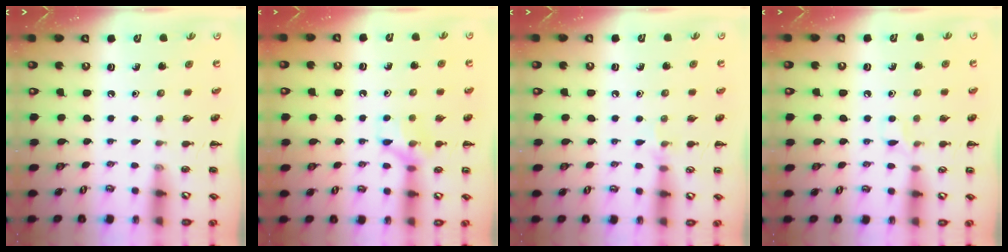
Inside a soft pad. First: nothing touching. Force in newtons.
{"total": 9.6, "press": 9.5, "slide": 1.0}
{"total": 4.8, "press": 4.5, "slide": 1.4}
{"total": 3.6, "press": 3.4, "slide": 1.2}